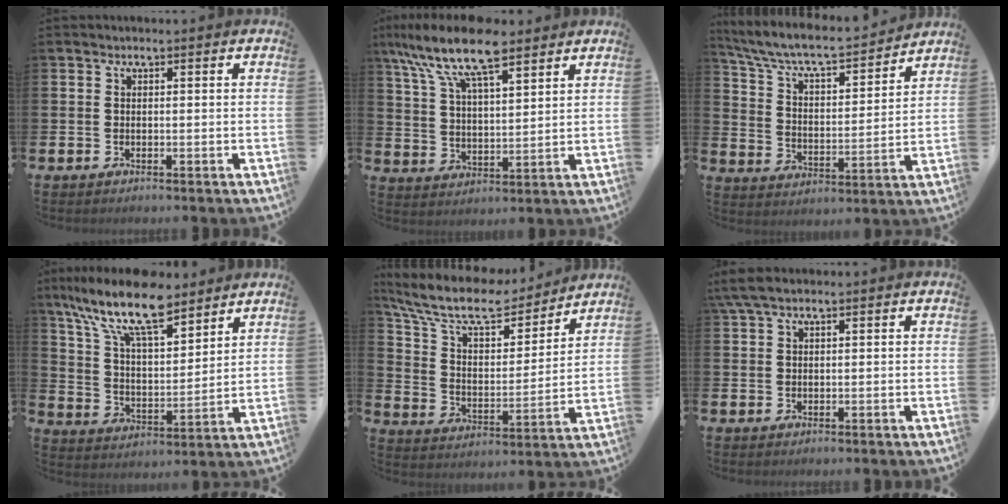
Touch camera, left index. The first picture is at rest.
{"total": 11.5, "force": [9.1, 3.3, 6.2], "torque": [-0.138, -0.026, 0.162]}
{"total": 7.3, "force": [6.5, 1.6, 2.8], "torque": [-0.091, -0.048, 0.109]}
{"total": 12.6, "force": [10.0, 4.1, 6.6], "torque": [-0.146, -0.048, 0.172]}
{"total": 11.6, "force": [10.1, 3.3, 4.7], "torque": [-0.119, -0.069, 0.170]}
{"total": 3.3, "force": [2.3, 1.1, 2.0], "torque": [-0.044, 0.005, 0.042]}